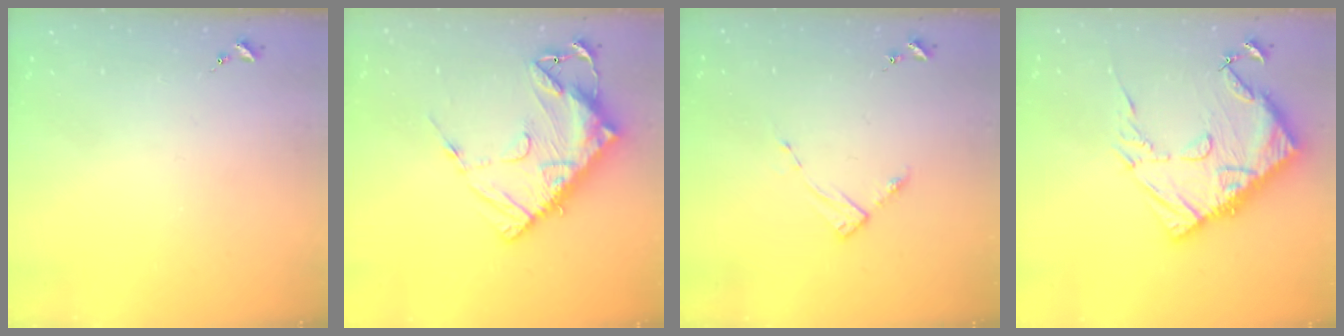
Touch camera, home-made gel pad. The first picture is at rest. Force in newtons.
{"total": 16.9, "press": 16.8, "slide": 1.8}
{"total": 2.8, "press": 2.8, "slide": 0.4}
{"total": 18.0, "press": 17.9, "slide": 1.9}